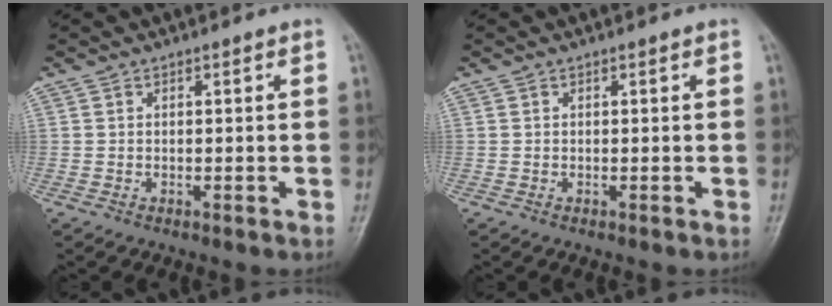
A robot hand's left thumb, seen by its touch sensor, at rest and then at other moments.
{"total": 0.0}